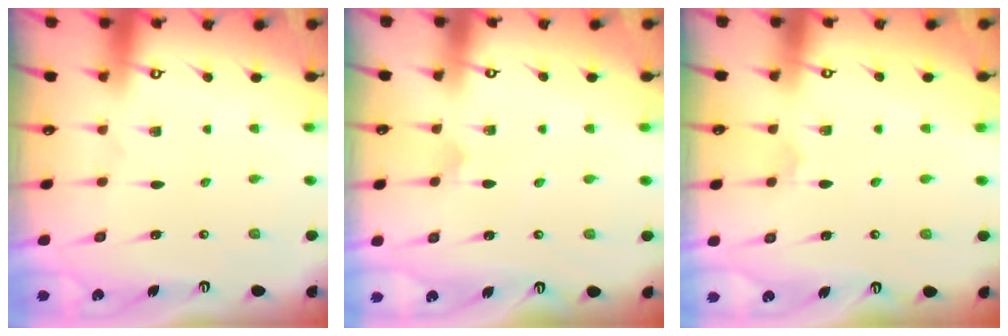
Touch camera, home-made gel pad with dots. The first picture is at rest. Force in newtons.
{"total": 1.8, "press": 1.8, "slide": 0.1}
{"total": 2.7, "press": 2.6, "slide": 0.7}